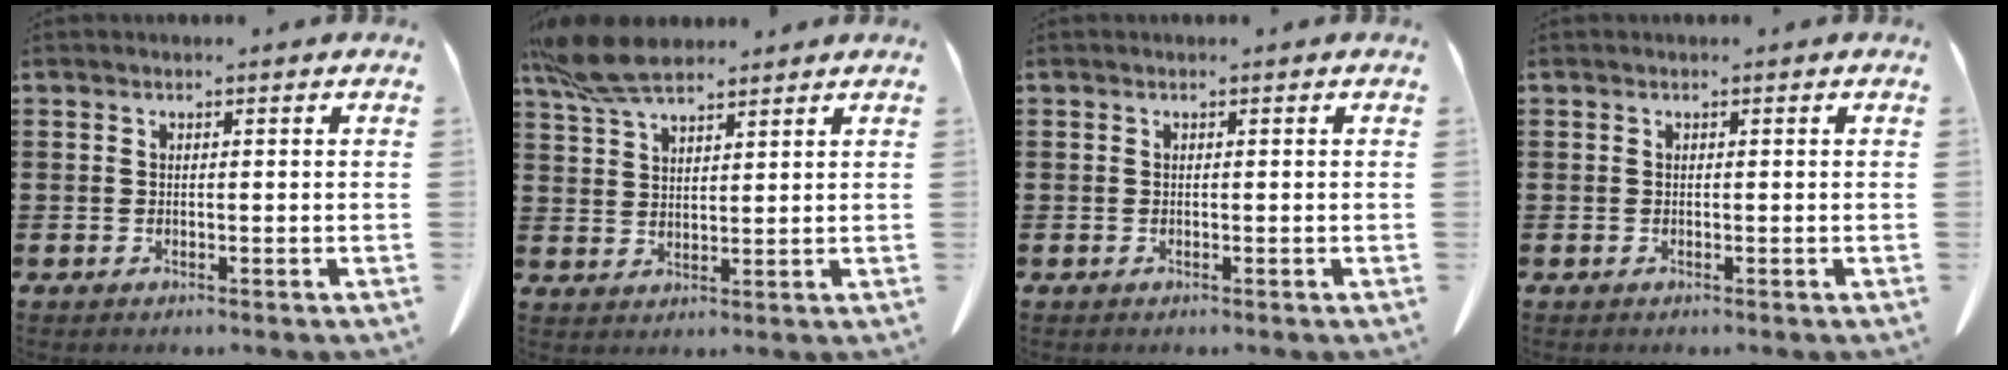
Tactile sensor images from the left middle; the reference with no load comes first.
{"total": 7.6, "force": [6.1, 2.2, 3.9], "torque": [-0.094, -0.007, 0.116]}
{"total": 0.0}
{"total": 0.0}